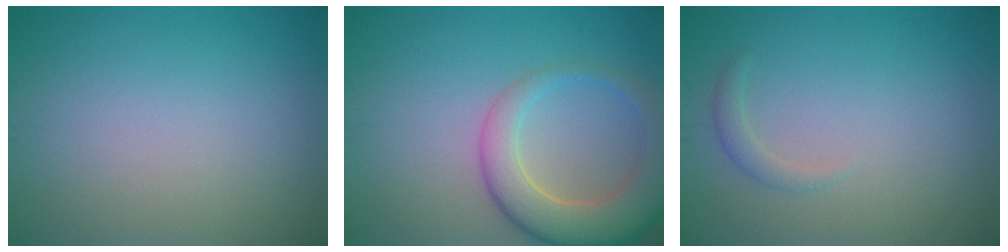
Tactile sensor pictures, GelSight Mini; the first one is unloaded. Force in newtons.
{"total": 6.5, "press": 6.4, "slide": 0.5}
{"total": 1.1, "press": 1.1, "slide": 0.0}